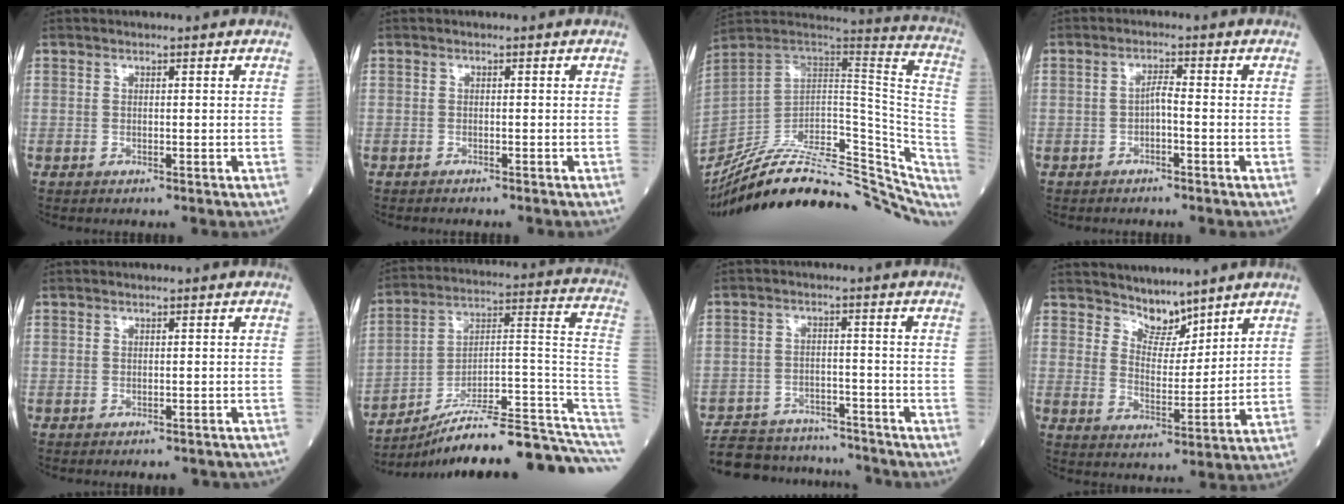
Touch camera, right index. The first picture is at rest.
{"total": 2.0, "force": [-1.9, 0.2, 0.8], "torque": [-0.012, -0.001, -0.023]}
{"total": 32.2, "force": [-25.9, 9.2, 16.9], "torque": [-0.215, -0.001, -0.367]}
{"total": 1.8, "force": [-0.8, 0.2, 1.7], "torque": [-0.027, 0.003, -0.016]}
{"total": 4.6, "force": [-4.1, 1.6, 1.2], "torque": [-0.005, -0.003, -0.046]}
{"total": 25.7, "force": [-21.8, 0.4, 13.7], "torque": [-0.105, 0.040, -0.322]}
{"total": 15.8, "force": [-14.7, 4.3, 3.7], "torque": [-0.069, 0.015, -0.213]}
{"total": 5.0, "force": [4.6, 1.7, 0.8], "torque": [-0.015, -0.002, 0.092]}